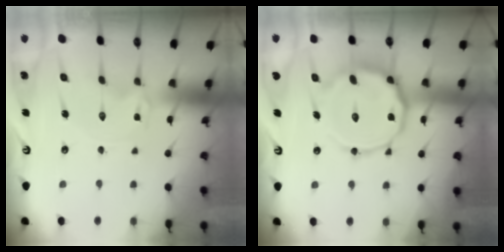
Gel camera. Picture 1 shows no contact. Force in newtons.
{"total": 17.9, "press": 17.8, "slide": 1.3}